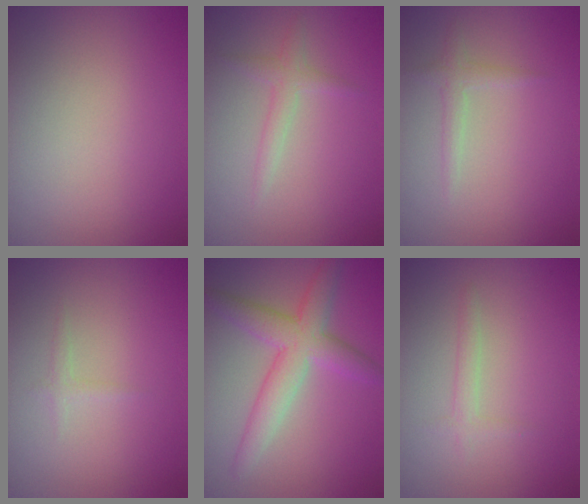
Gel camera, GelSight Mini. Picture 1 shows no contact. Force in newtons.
{"total": 1.6, "press": 1.6, "slide": 0.0}
{"total": 1.3, "press": 1.3, "slide": 0.0}
{"total": 0.7, "press": 0.7, "slide": 0.0}
{"total": 4.8, "press": 4.8, "slide": 0.1}
{"total": 1.2, "press": 1.2, "slide": 0.0}